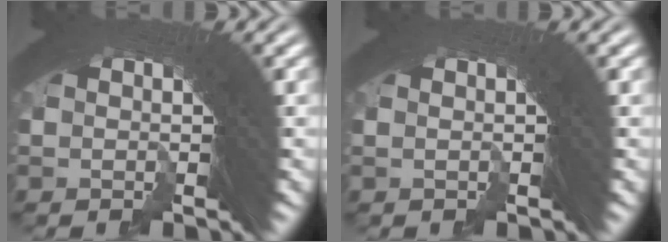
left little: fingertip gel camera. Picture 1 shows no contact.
{"total": 1.3, "force": [0.6, -0.6, 1.0], "torque": [-0.002, 0.015, 0.003]}